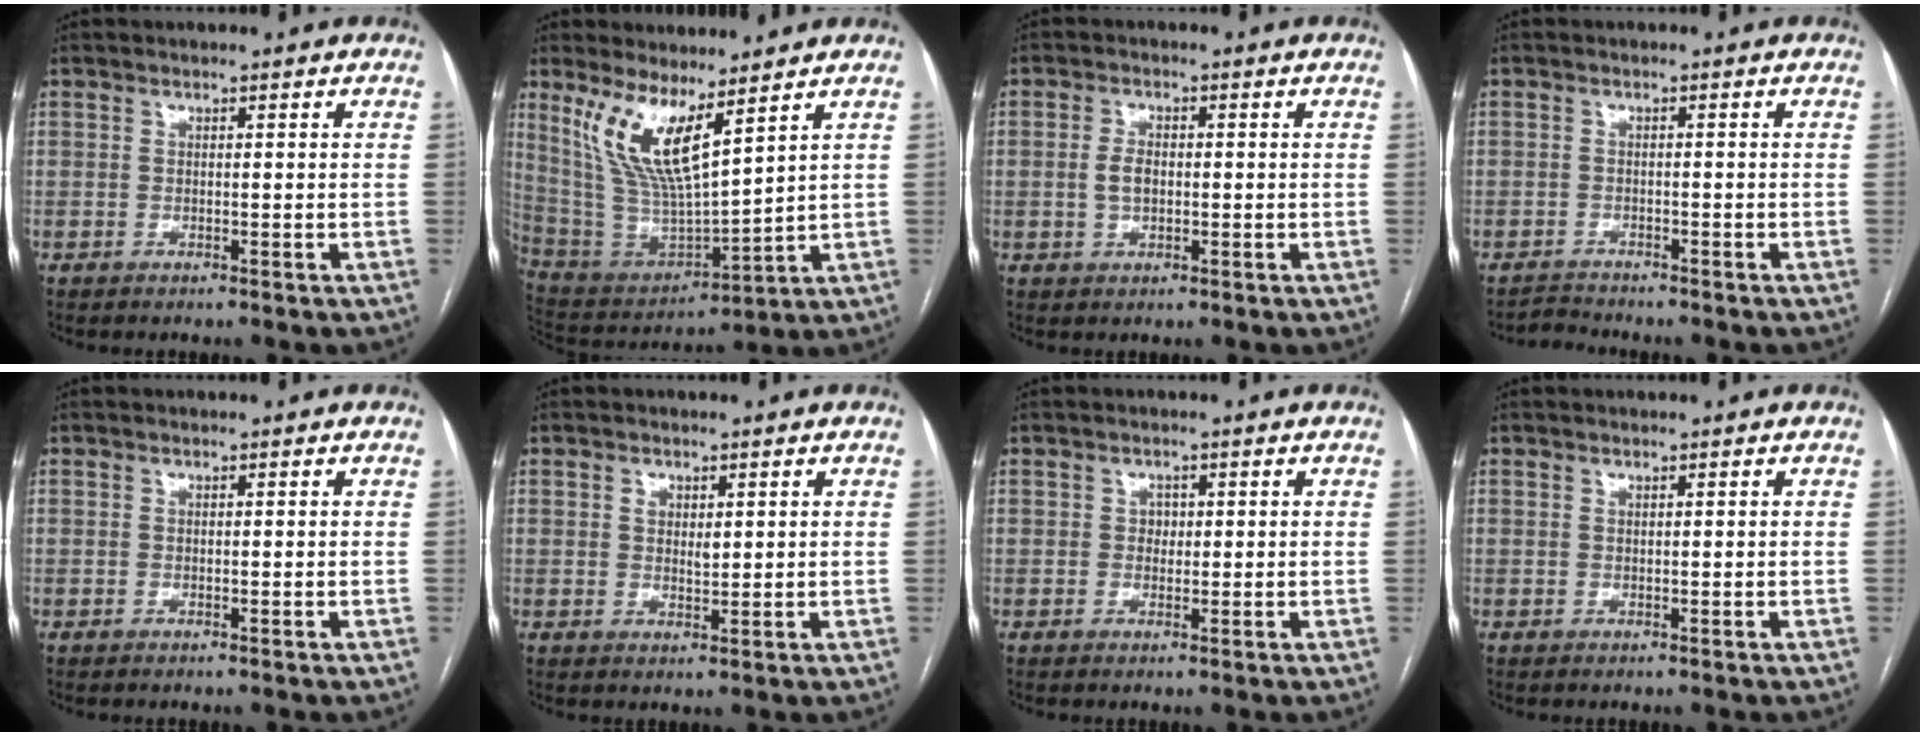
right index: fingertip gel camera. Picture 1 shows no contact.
{"total": 12.7, "force": [7.3, 2.7, 10.1], "torque": [-0.216, -0.010, 0.158]}
{"total": 2.9, "force": [-0.1, 1.7, 2.4], "torque": [-0.049, 0.003, -0.002]}
{"total": 1.8, "force": [-1.6, 0.0, -0.7], "torque": [0.012, -0.012, -0.027]}
{"total": 0.0}
{"total": 2.3, "force": [0.8, 1.5, 1.6], "torque": [-0.024, -0.001, 0.014]}
{"total": 1.4, "force": [0.2, 1.2, 0.7], "torque": [-0.007, 0.002, 0.002]}
{"total": 0.0}